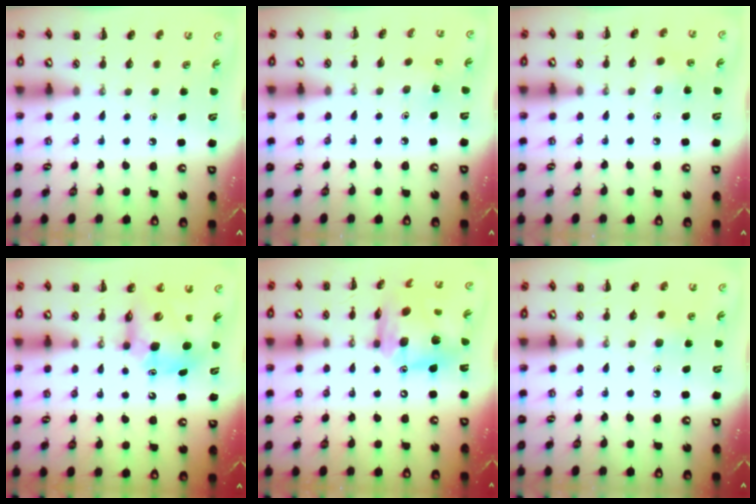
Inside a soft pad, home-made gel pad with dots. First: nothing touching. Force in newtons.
{"total": 1.9, "press": 1.8, "slide": 0.7}
{"total": 5.8, "press": 5.6, "slide": 1.6}
{"total": 10.7, "press": 10.3, "slide": 3.1}
{"total": 14.5, "press": 13.7, "slide": 4.8}
{"total": 4.9, "press": 4.6, "slide": 1.5}